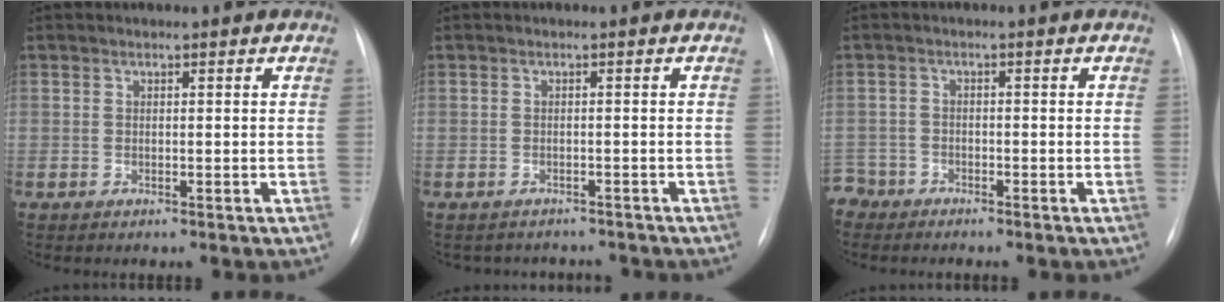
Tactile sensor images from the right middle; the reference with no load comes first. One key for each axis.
{"total": 4.7, "fx": -4.3, "fy": 1.8, "fz": 0.0, "tx": 0.002, "ty": 0.009, "tz": -0.047}
{"total": 3.2, "fx": -2.7, "fy": 1.4, "fz": -0.8, "tx": 0.013, "ty": 0.001, "tz": -0.057}